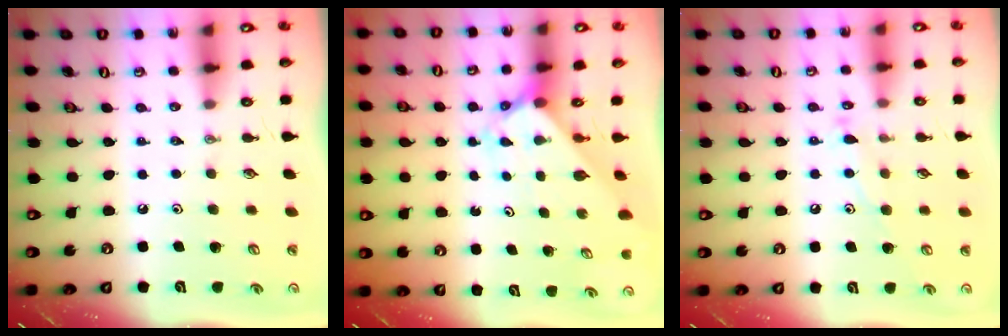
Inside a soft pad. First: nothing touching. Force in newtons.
{"total": 2.0, "press": 2.0, "slide": 0.2}
{"total": 8.8, "press": 8.8, "slide": 0.6}